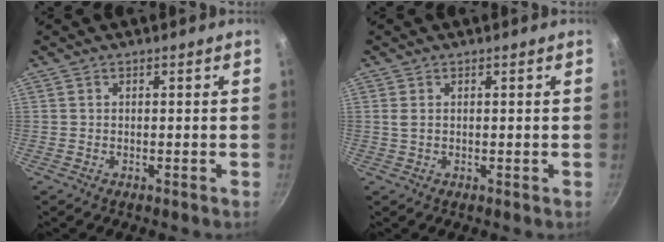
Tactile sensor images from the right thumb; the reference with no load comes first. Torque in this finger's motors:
{"motor_torque": [0.04, -0.09, -0.34, -0.14, -0.05]}